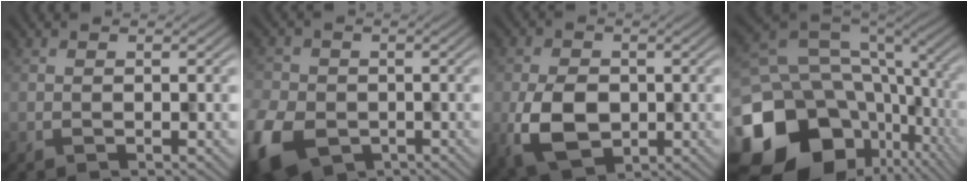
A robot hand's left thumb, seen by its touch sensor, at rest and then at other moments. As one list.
[{"total": 9.8, "force": [-4.7, 7.0, 5.0], "torque": [-0.136, -0.044, -0.084]}, {"total": 7.1, "force": [-1.7, 4.9, 4.8], "torque": [-0.103, -0.017, -0.031]}, {"total": 19.7, "force": [-6.3, 15.4, 10.5], "torque": [-0.243, -0.022, -0.070]}]